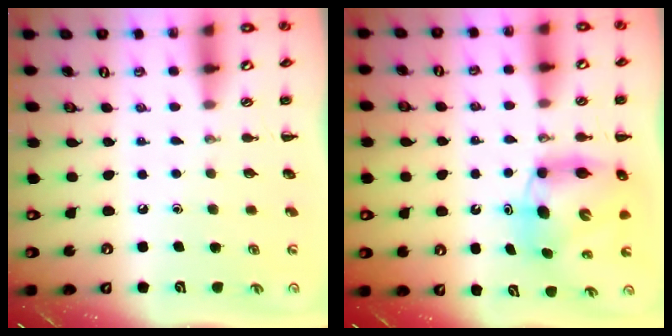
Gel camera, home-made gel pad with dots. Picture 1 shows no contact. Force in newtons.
{"total": 8.7, "press": 8.5, "slide": 2.1}